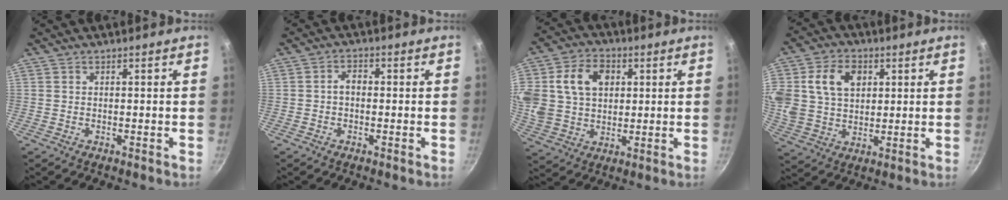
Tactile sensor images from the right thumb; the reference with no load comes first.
{"total": 2.5, "force": [-0.4, 1.7, 1.7], "torque": [-0.022, 0.013, -0.010]}
{"total": 19.1, "force": [4.6, 14.5, 11.6], "torque": [-0.238, 0.024, 0.084]}
{"total": 16.6, "force": [4.5, 12.4, 10.0], "torque": [-0.206, 0.019, 0.084]}